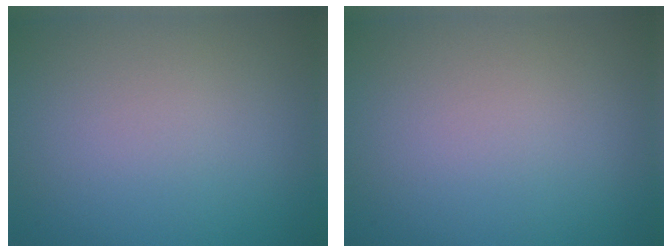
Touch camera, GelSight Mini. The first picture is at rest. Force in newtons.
{"total": 0.0}